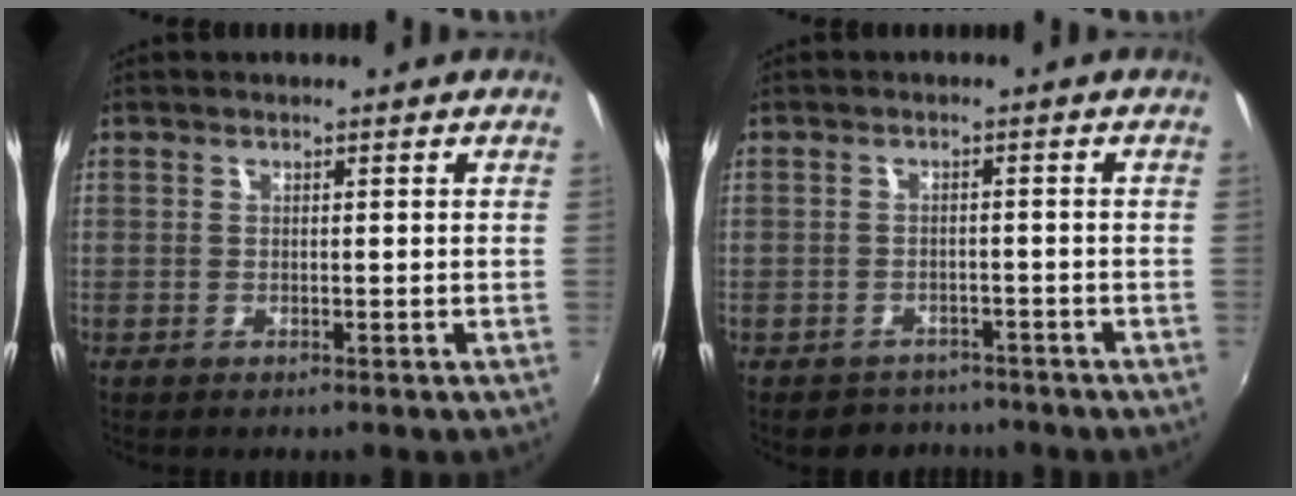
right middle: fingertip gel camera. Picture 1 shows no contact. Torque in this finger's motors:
{"motor_torque": [0.16, -0.28, 0.00, -0.02]}